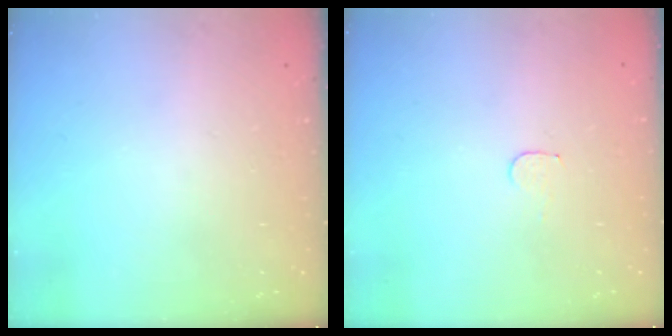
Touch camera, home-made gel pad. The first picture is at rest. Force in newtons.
{"total": 3.4, "press": 3.4, "slide": 0.3}